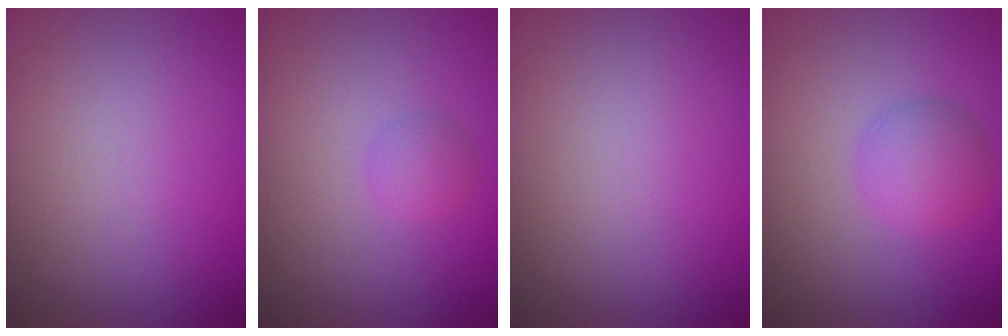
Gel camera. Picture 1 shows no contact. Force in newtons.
{"total": 1.3, "press": 1.3, "slide": 0.0}
{"total": 0.0}
{"total": 2.9, "press": 2.9, "slide": 0.0}